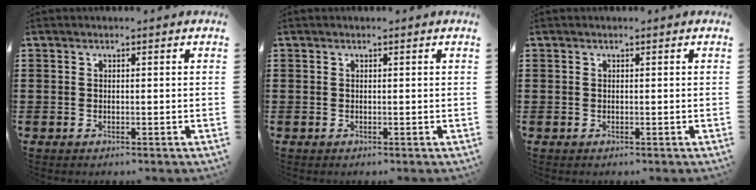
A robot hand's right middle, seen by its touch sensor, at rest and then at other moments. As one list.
[{"total": 0.0}, {"total": 0.0}]